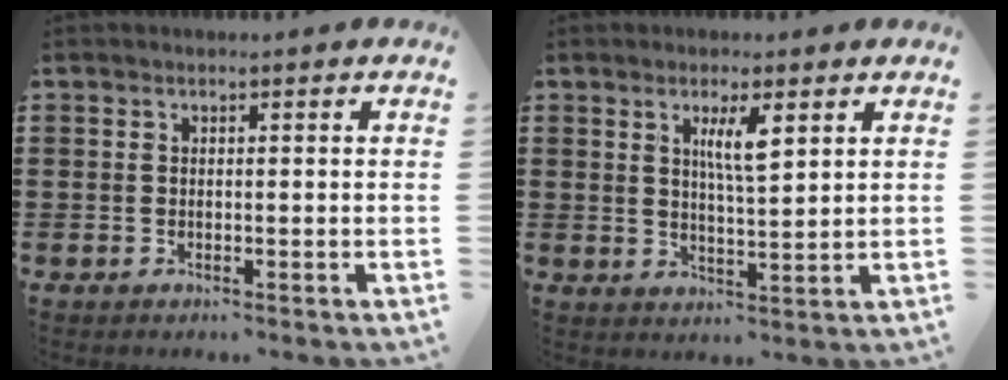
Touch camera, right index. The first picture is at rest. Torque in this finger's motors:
{"motor_torque": [0.16, -0.07, 0.37, 0.05]}